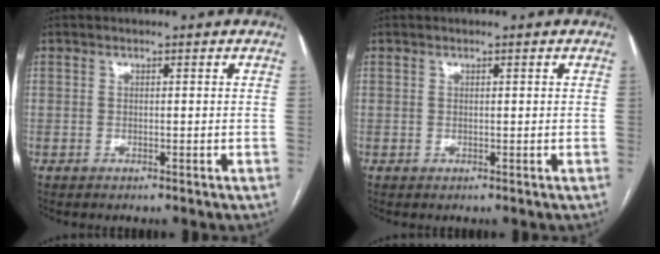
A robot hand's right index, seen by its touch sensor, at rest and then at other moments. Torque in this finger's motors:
{"motor_torque": [-0.04, -0.02, 0.04, 0.01]}